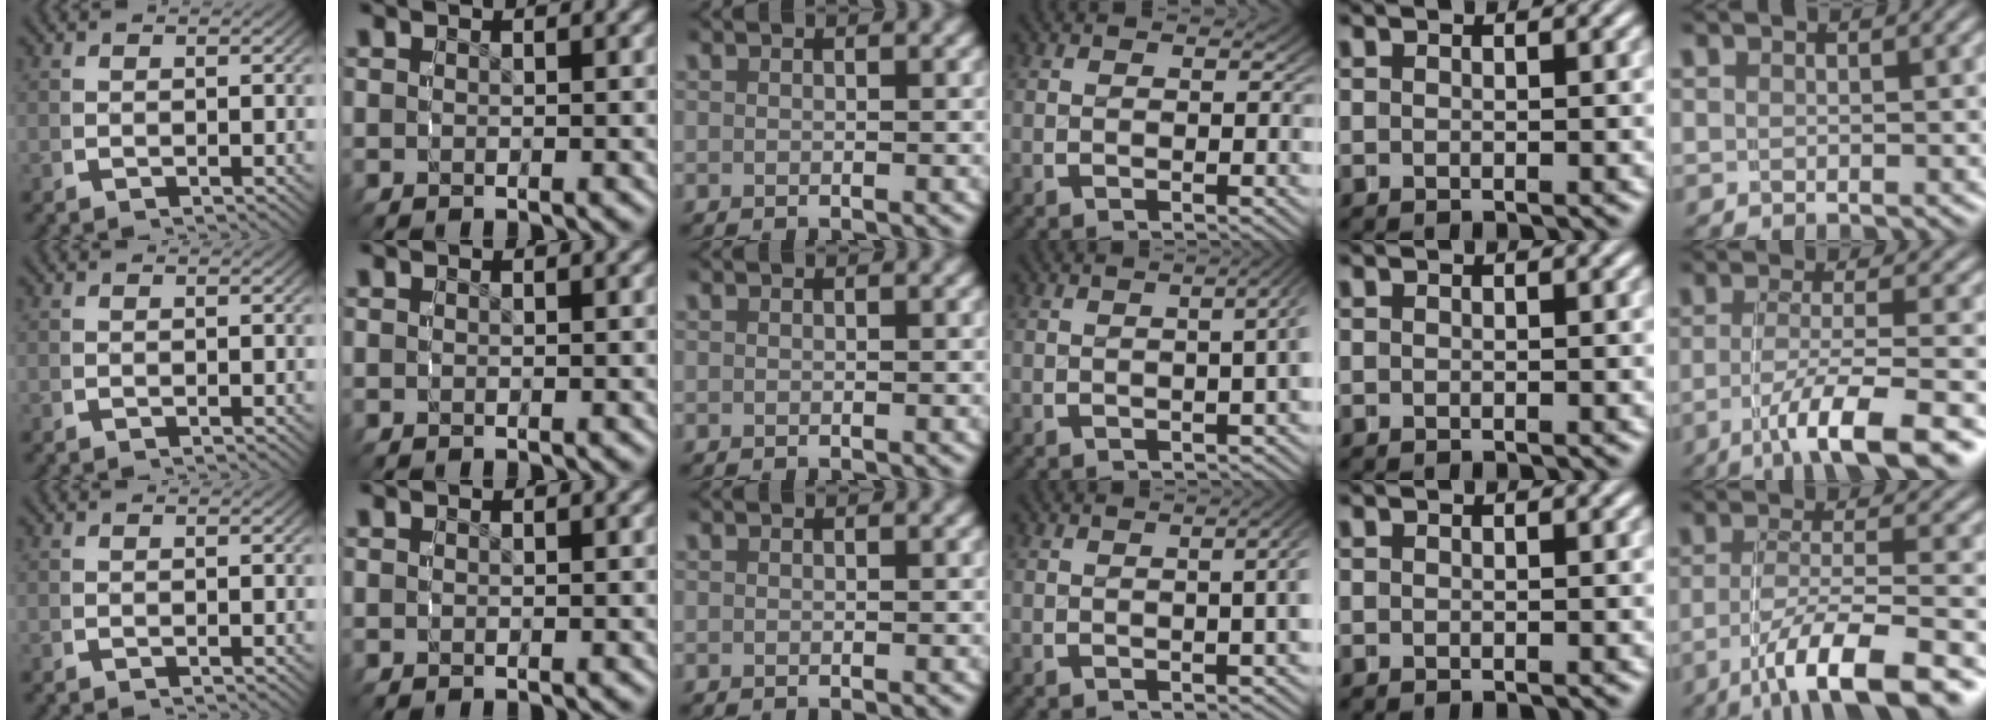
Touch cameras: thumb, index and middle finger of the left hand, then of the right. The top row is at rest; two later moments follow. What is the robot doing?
{"motion": "grasp_and_lifting", "object": "dispenser bottle"}